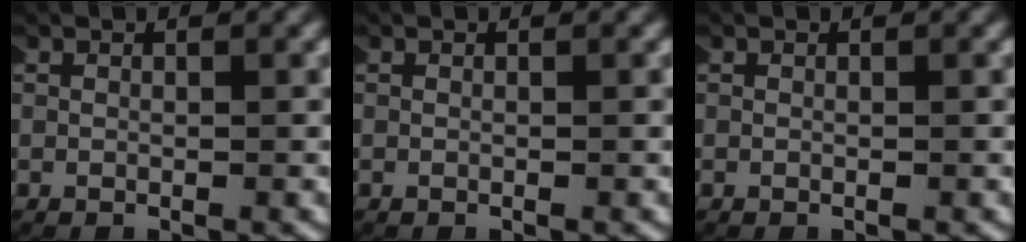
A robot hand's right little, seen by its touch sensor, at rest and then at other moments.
{"total": 0.0}
{"total": 0.0}